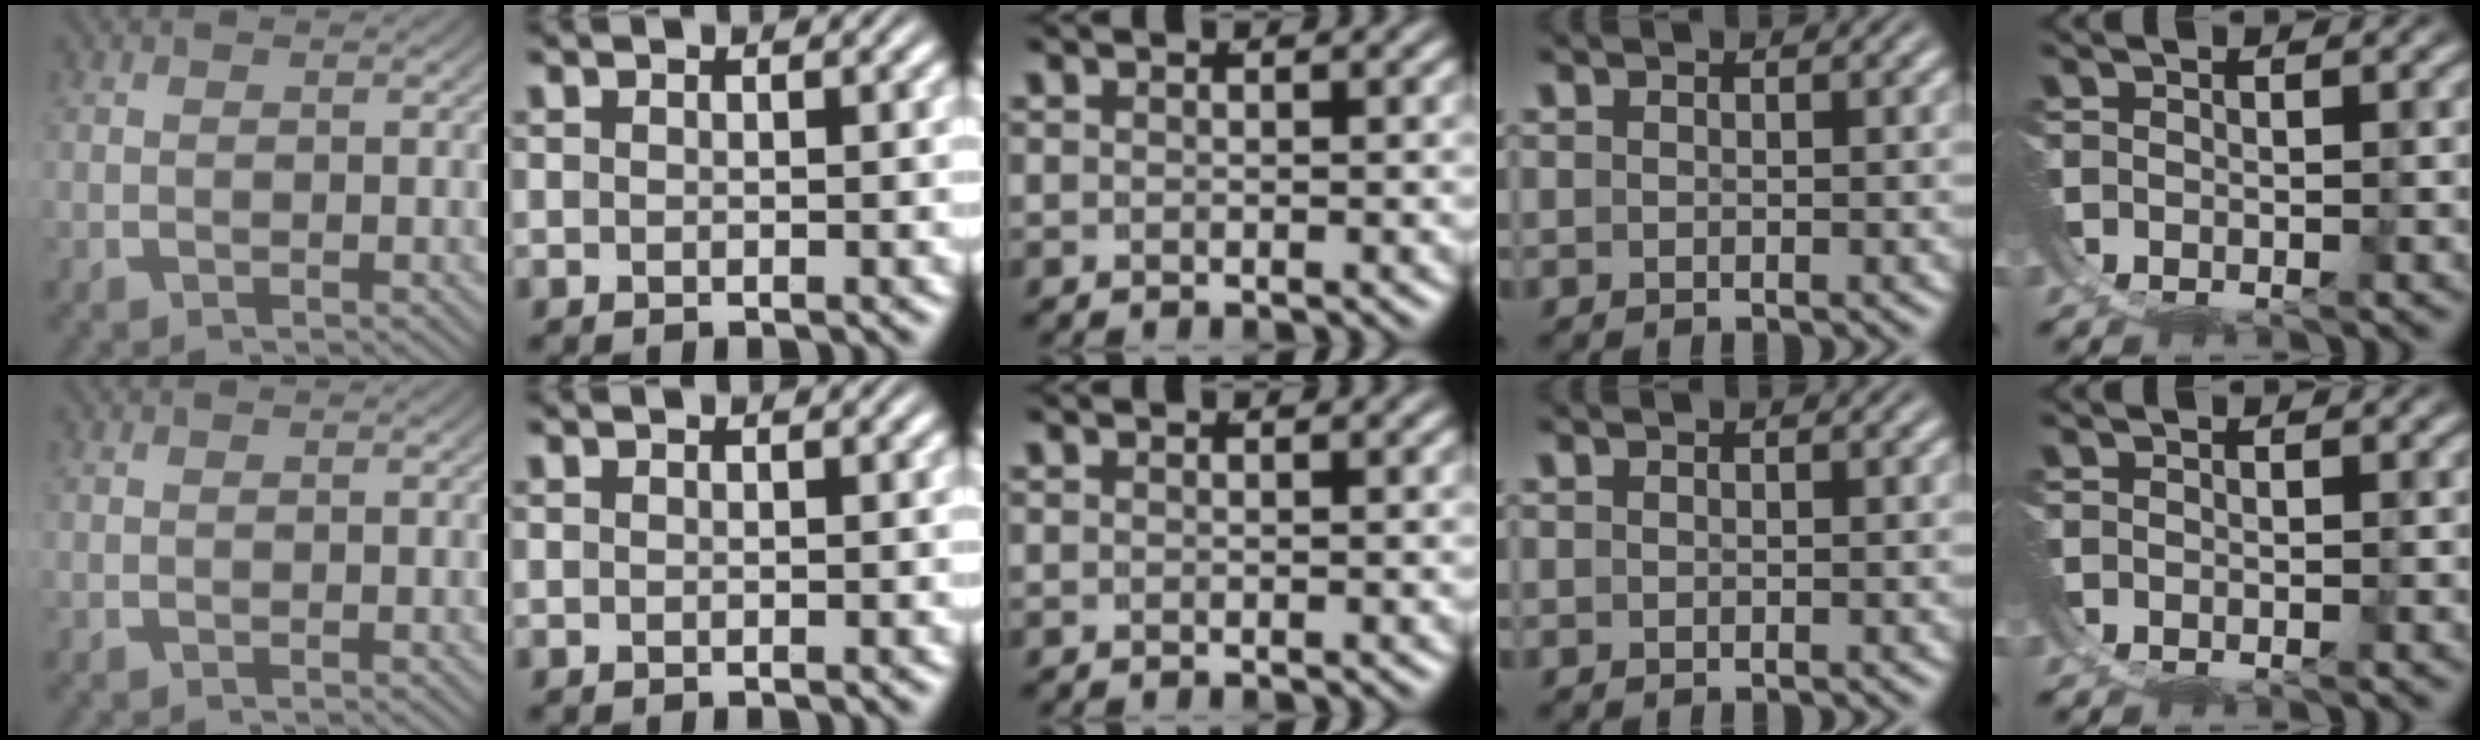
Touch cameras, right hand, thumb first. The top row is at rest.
{}